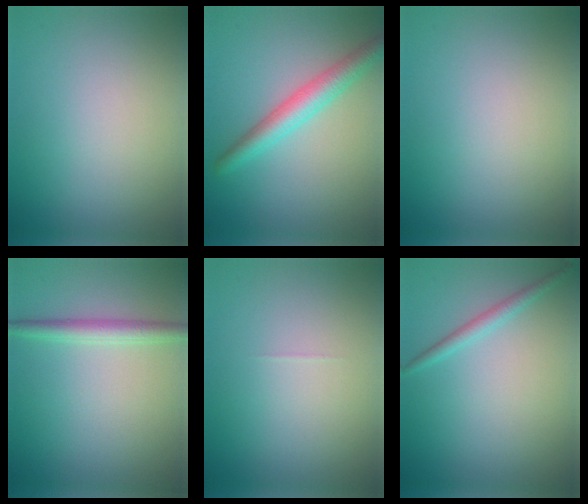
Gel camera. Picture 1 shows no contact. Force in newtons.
{"total": 3.8, "press": 3.8, "slide": 0.1}
{"total": 0.0}
{"total": 2.4, "press": 2.4, "slide": 0.1}
{"total": 0.0}
{"total": 1.4, "press": 1.4, "slide": 0.0}